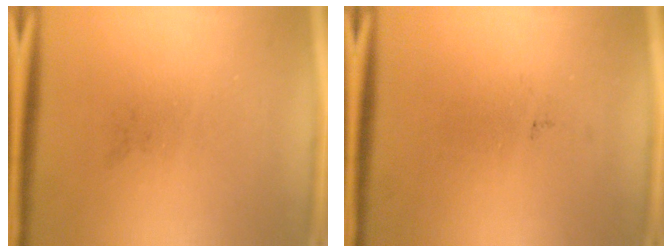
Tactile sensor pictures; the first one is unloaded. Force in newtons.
{"total": 0.0}